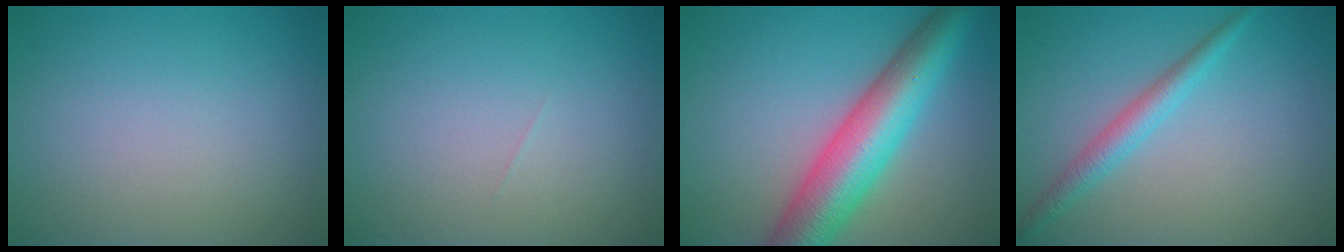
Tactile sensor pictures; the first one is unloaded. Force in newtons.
{"total": 0.0}
{"total": 9.3, "press": 9.3, "slide": 0.1}
{"total": 2.4, "press": 2.4, "slide": 0.1}